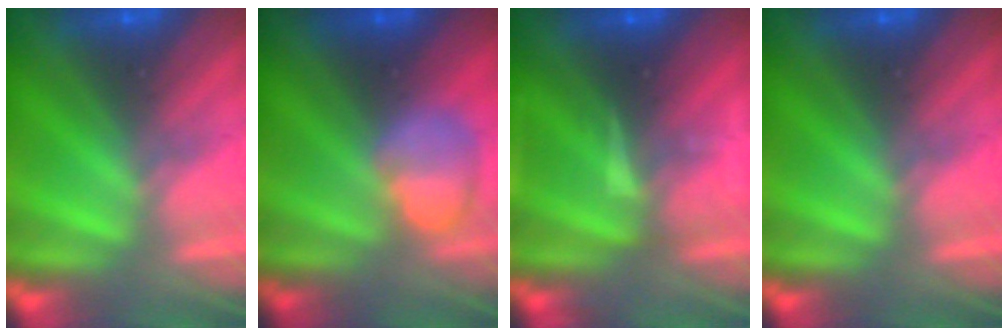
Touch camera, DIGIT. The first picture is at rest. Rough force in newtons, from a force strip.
{"total": 2.4}
{"total": 8.6}
{"total": 0.0}